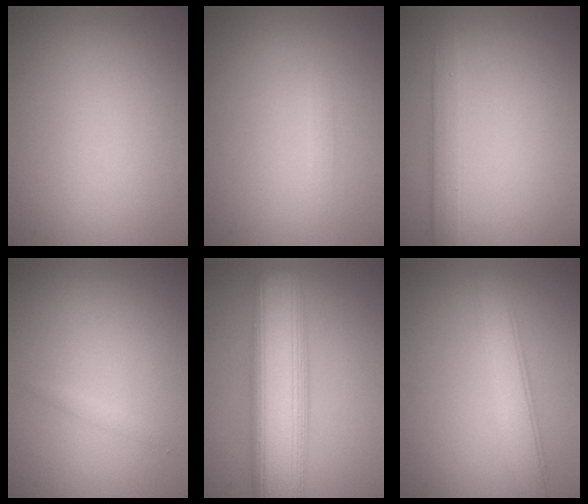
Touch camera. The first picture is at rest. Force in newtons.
{"total": 0.7, "press": 0.7, "slide": 0.1}
{"total": 2.6, "press": 2.6, "slide": 0.0}
{"total": 0.6, "press": 0.6, "slide": 0.0}
{"total": 11.4, "press": 11.4, "slide": 0.2}
{"total": 4.1, "press": 4.1, "slide": 0.4}